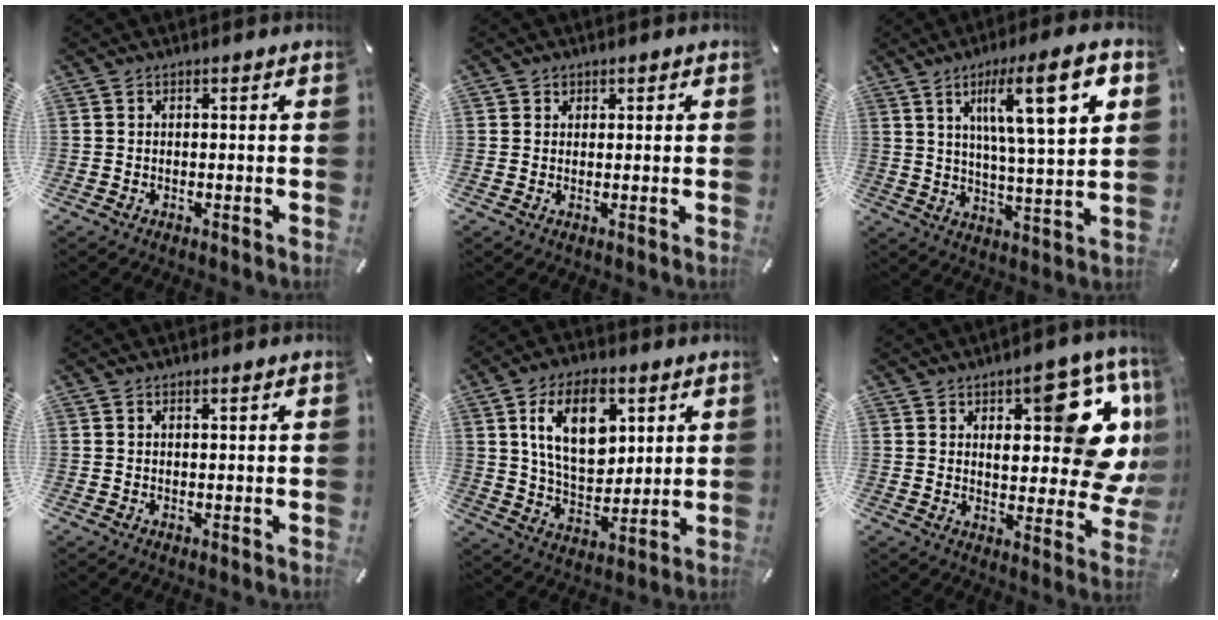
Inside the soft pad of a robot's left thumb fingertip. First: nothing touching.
{"total": 1.5, "force": [0.7, 1.3, 0.2], "torque": [0.003, 0.000, 0.009]}
{"total": 15.8, "force": [7.0, 3.5, 13.7], "torque": [-0.215, -0.019, 0.105]}
{"total": 0.6, "force": [0.5, 0.1, 0.4], "torque": [-0.008, -0.001, 0.008]}
{"total": 15.7, "force": [5.8, 9.8, 10.8], "torque": [-0.192, -0.003, 0.100]}
{"total": 20.7, "force": [8.6, 9.3, 16.3], "torque": [-0.197, -0.056, 0.134]}